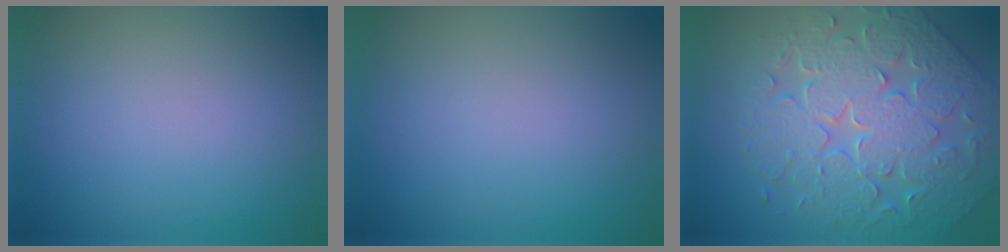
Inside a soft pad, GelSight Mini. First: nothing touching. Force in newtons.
{"total": 0.0}
{"total": 7.2, "press": 6.2, "slide": 3.5}